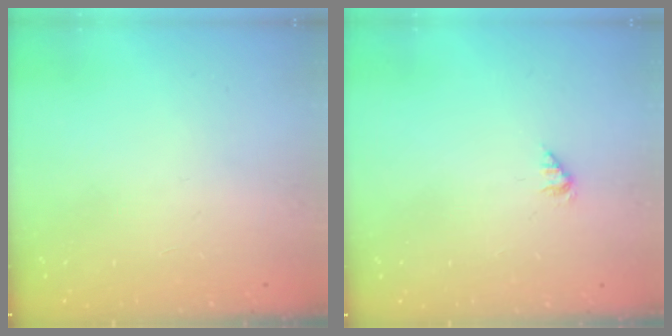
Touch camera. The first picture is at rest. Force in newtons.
{"total": 1.1, "press": 1.0, "slide": 0.2}